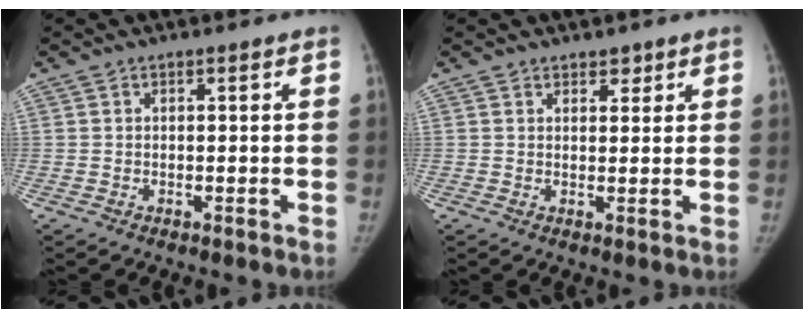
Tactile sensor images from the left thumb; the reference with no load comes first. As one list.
[{"total": 2.3, "force": [1.7, 1.4, 0.8], "torque": [0.009, -0.010, 0.022]}]